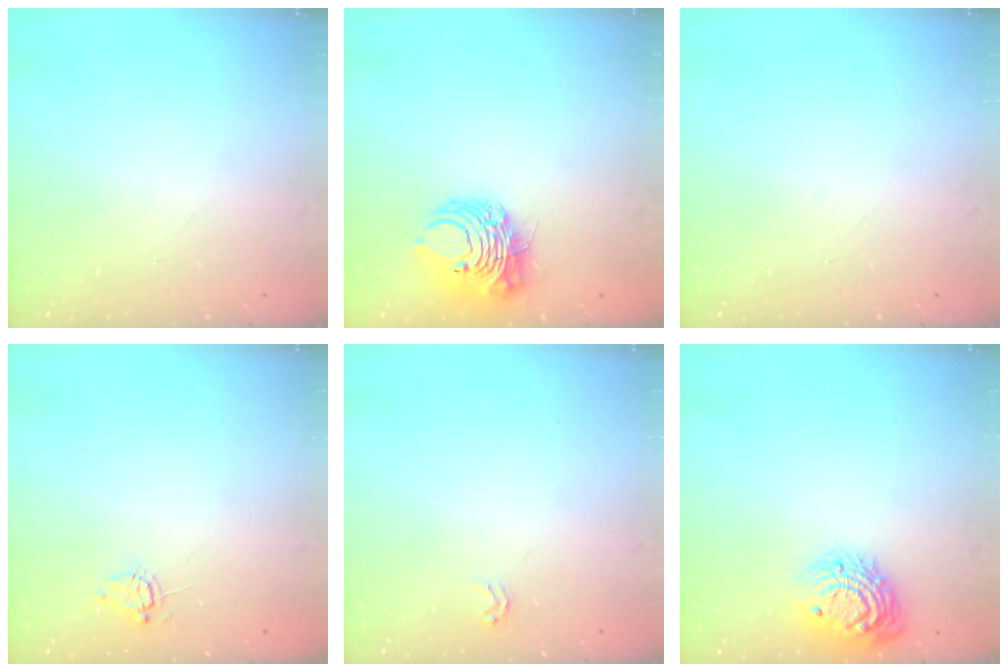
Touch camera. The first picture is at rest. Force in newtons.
{"total": 9.5, "press": 9.4, "slide": 1.5}
{"total": 0.0}
{"total": 4.5, "press": 4.4, "slide": 0.9}
{"total": 2.5, "press": 2.5, "slide": 0.3}
{"total": 13.2, "press": 13.2, "slide": 0.8}